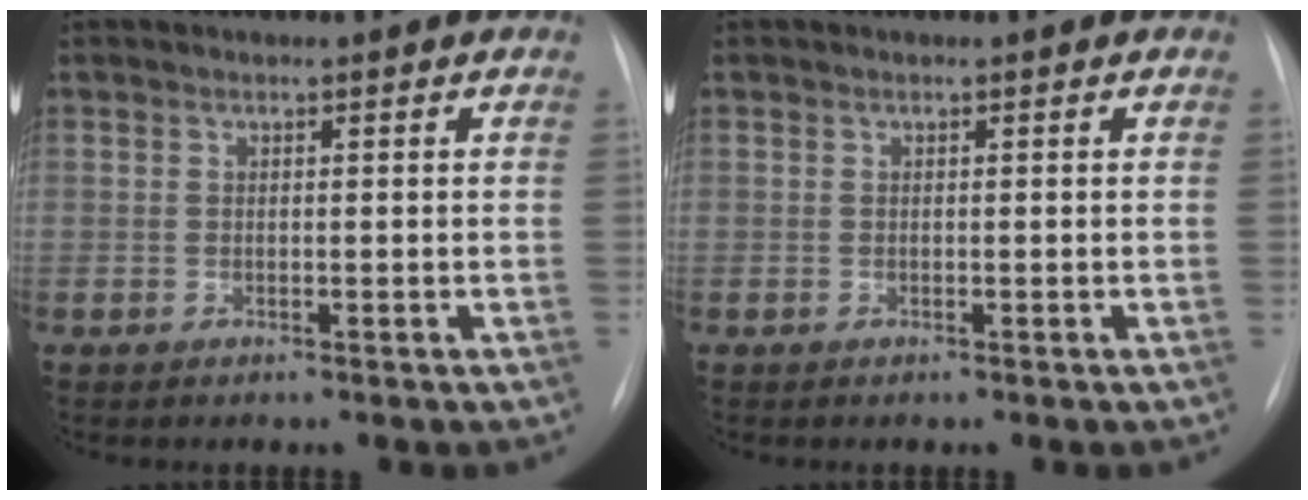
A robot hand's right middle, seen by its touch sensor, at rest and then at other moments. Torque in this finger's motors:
{"motor_torque": [0.11, -0.11, 0.02, -0.02]}